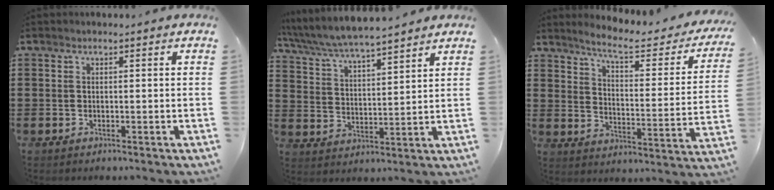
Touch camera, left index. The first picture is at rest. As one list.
[{"total": 5.7, "force": [5.5, 0.1, 1.7], "torque": [-0.057, -0.034, 0.093]}, {"total": 6.2, "force": [5.0, 0.5, 3.7], "torque": [-0.086, -0.033, 0.076]}]